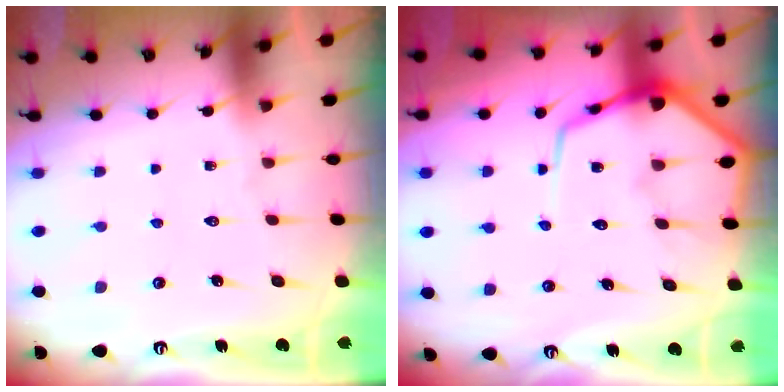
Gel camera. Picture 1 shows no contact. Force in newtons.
{"total": 10.9, "press": 10.9, "slide": 1.1}